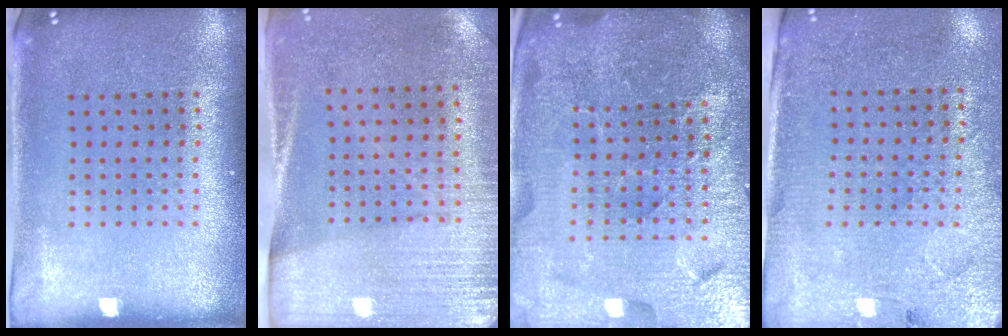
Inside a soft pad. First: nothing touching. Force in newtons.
{"total": 2.7, "press": 2.4, "slide": 1.2}
{"total": 5.7, "press": 5.1, "slide": 2.5}
{"total": 2.8, "press": 2.6, "slide": 1.1}